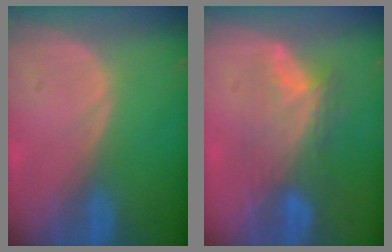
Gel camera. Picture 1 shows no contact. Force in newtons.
{"total": 7.1, "press": 6.9, "slide": 1.6}